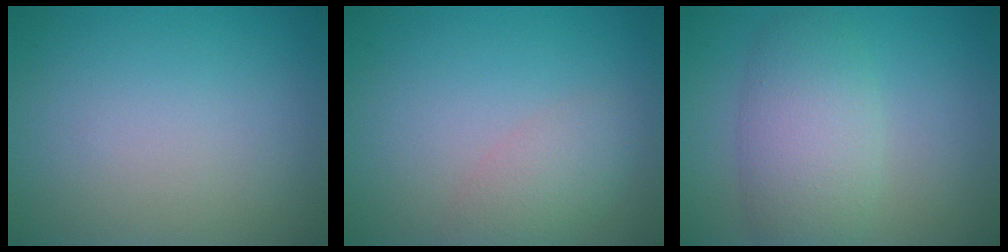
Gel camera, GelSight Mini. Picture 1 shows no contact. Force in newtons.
{"total": 2.7, "press": 2.7, "slide": 0.2}
{"total": 5.3, "press": 5.3, "slide": 0.3}